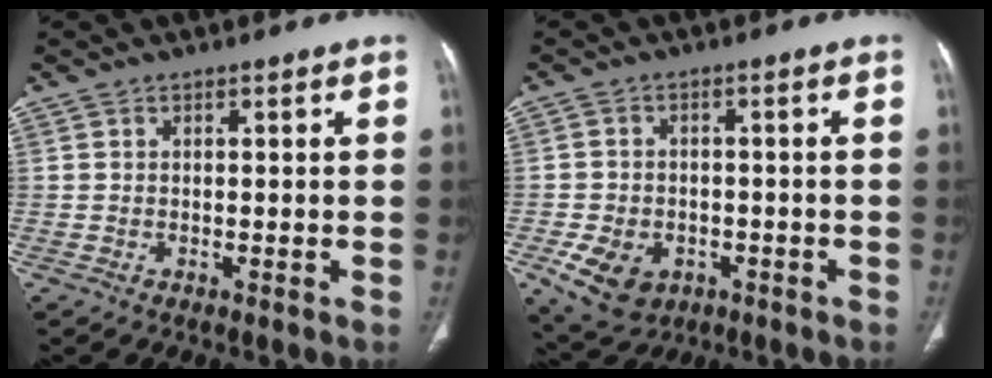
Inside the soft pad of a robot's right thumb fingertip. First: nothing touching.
{"total": 9.7, "force": [-4.0, 7.1, 5.2], "torque": [-0.089, 0.017, -0.053]}